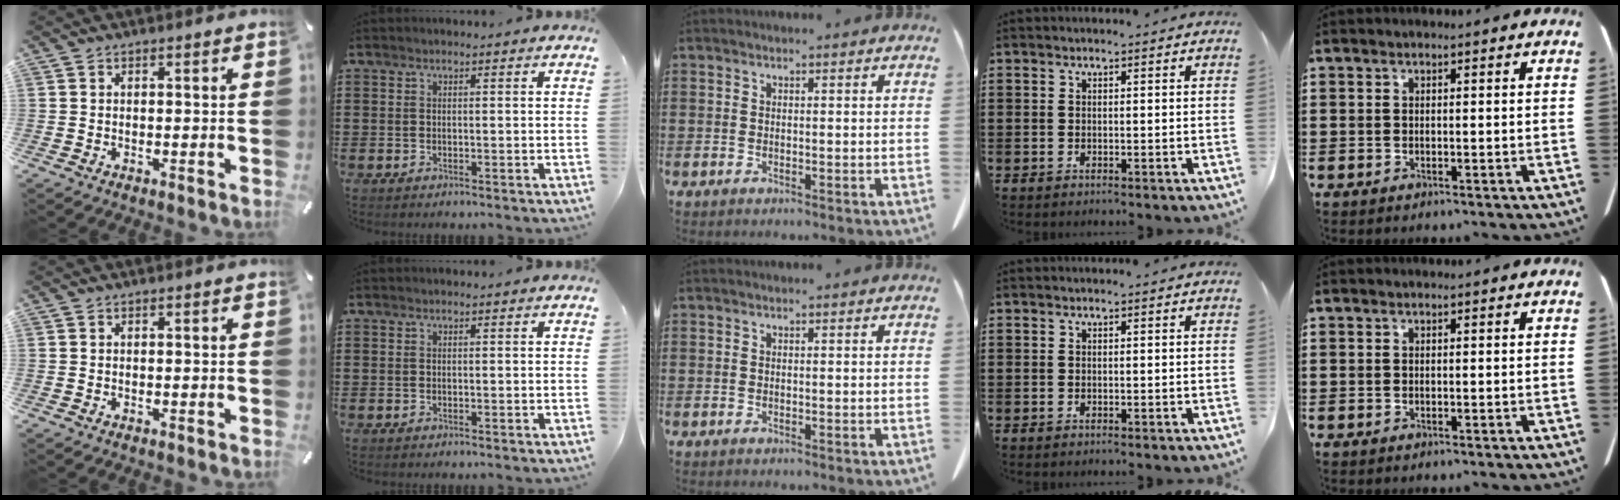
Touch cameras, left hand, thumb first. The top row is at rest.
{}